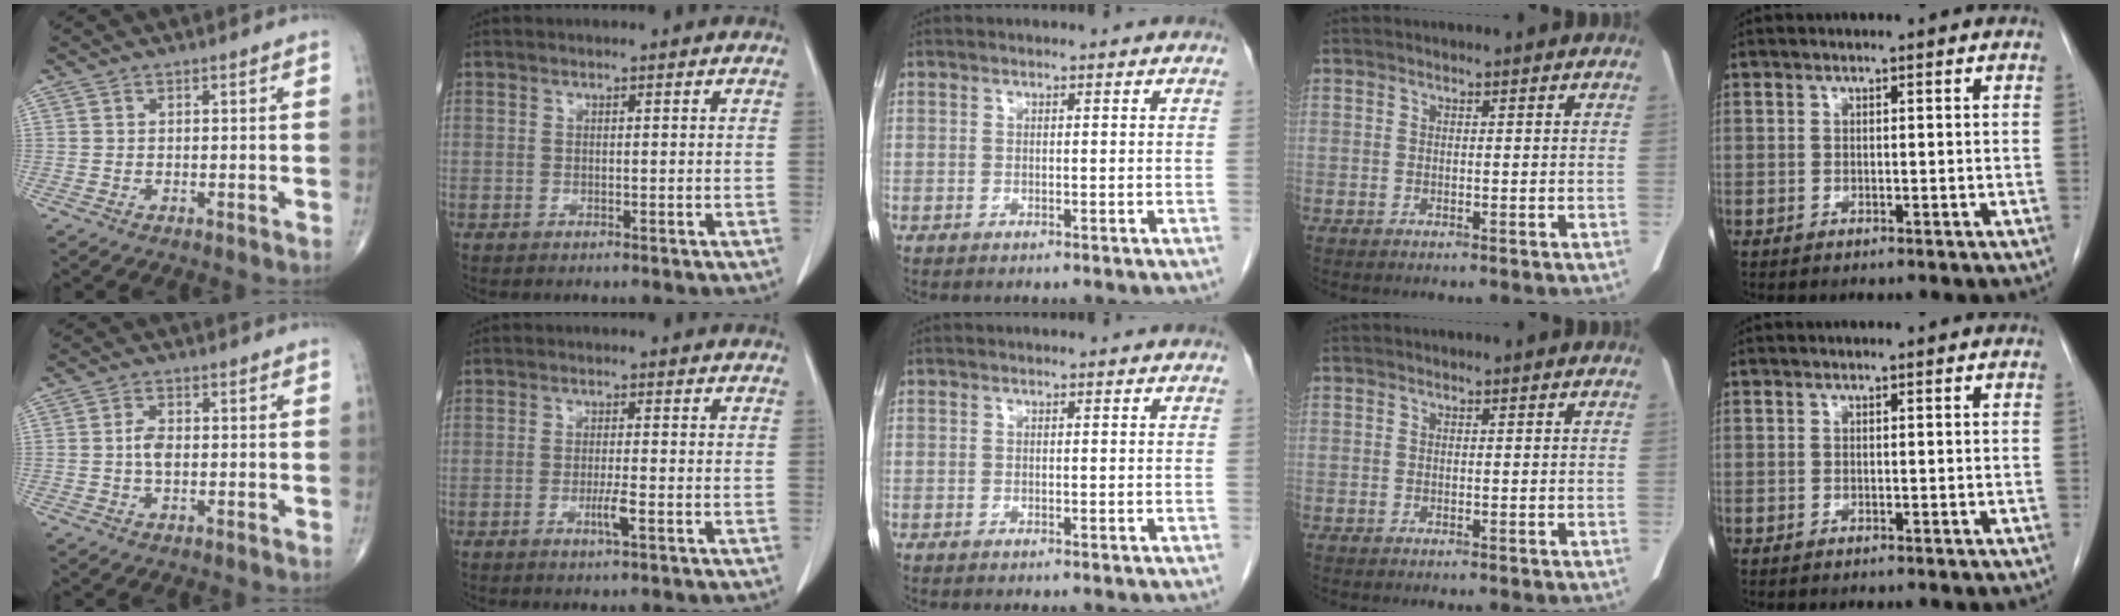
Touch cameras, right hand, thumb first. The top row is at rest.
{"thumb": {"total": 3.2, "force": [-0.2, 1.7, 2.7], "torque": [-0.052, 0.005, -0.008]}, "index": {"total": 2.6, "force": [-1.1, -0.1, 2.4], "torque": [-0.046, -0.004, -0.019]}}